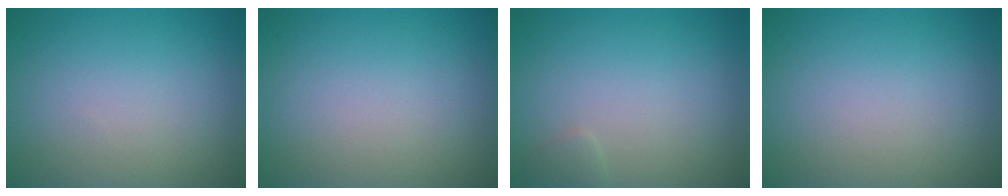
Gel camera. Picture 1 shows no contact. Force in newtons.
{"total": 0.0}
{"total": 0.7, "press": 0.7, "slide": 0.0}
{"total": 0.0}